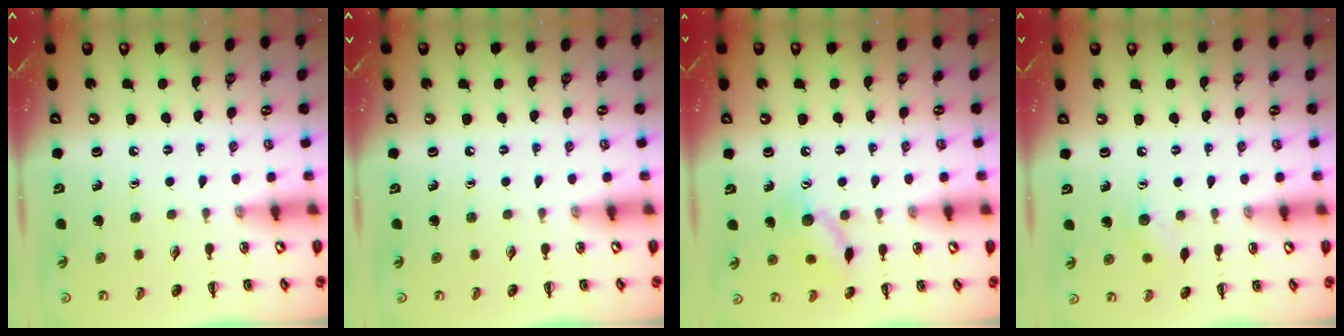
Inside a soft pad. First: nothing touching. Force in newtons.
{"total": 0.0}
{"total": 10.3, "press": 10.3, "slide": 0.5}
{"total": 5.8, "press": 5.6, "slide": 1.3}